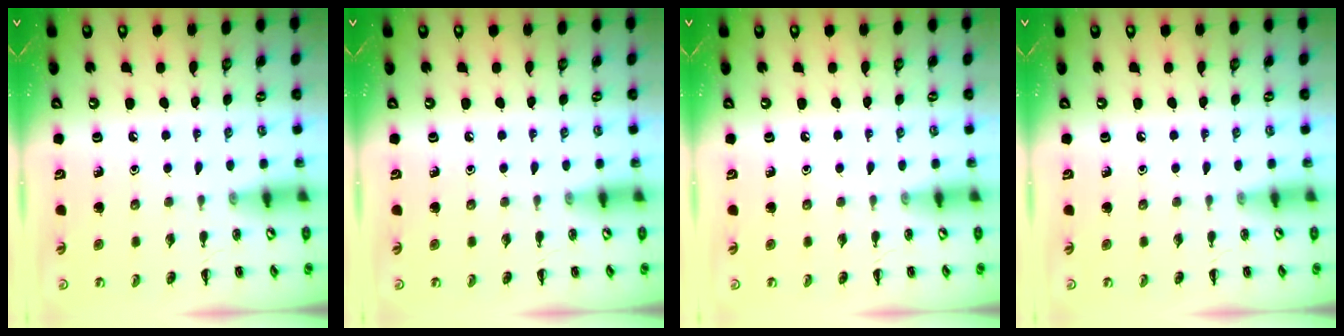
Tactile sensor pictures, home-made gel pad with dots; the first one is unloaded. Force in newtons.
{"total": 0.0}
{"total": 0.0}
{"total": 0.0}